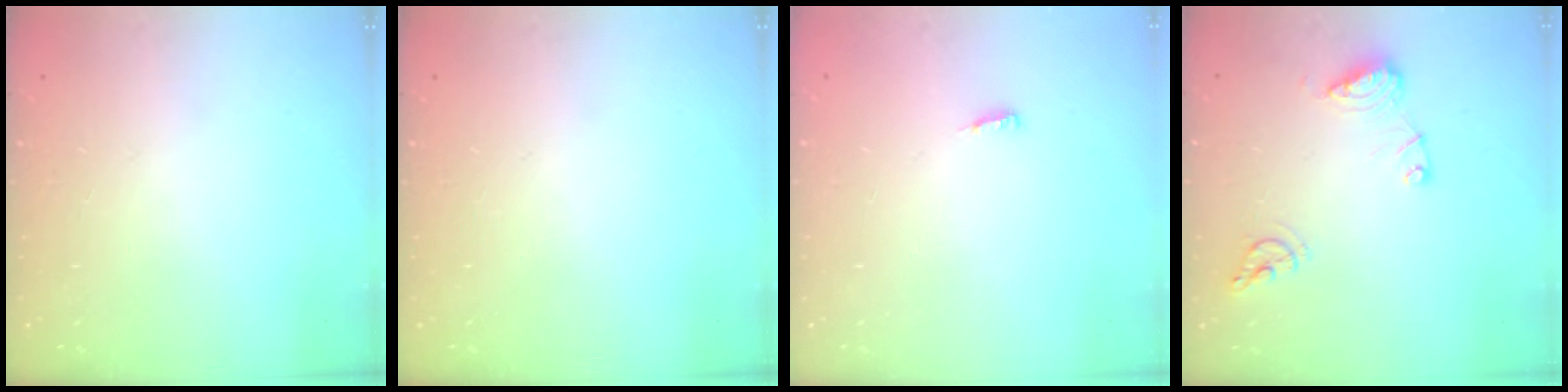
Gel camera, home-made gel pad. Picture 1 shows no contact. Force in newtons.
{"total": 0.0}
{"total": 4.3, "press": 4.1, "slide": 1.3}
{"total": 10.5, "press": 10.4, "slide": 1.1}